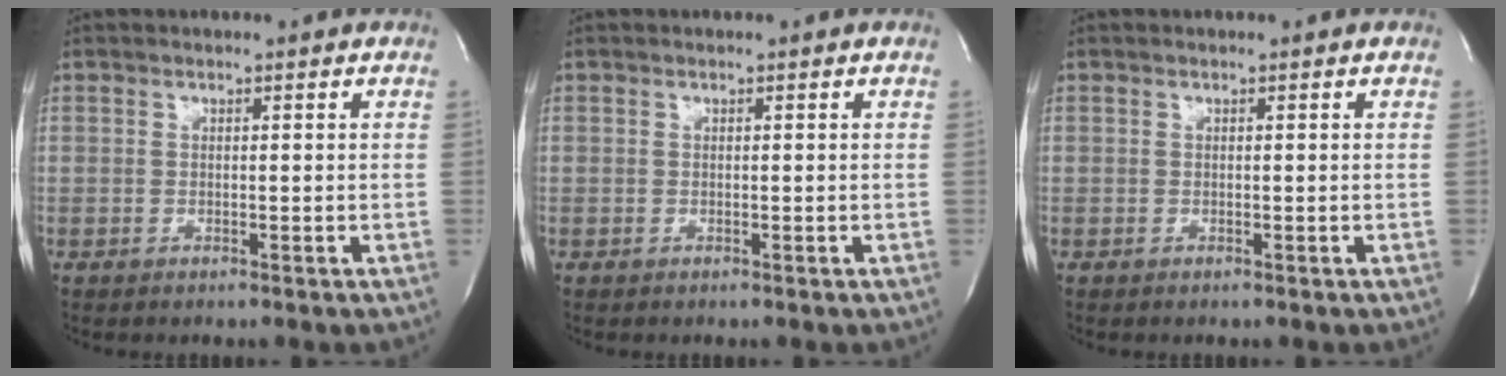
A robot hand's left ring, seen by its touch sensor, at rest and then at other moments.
{"total": 0.0}
{"total": 0.0}